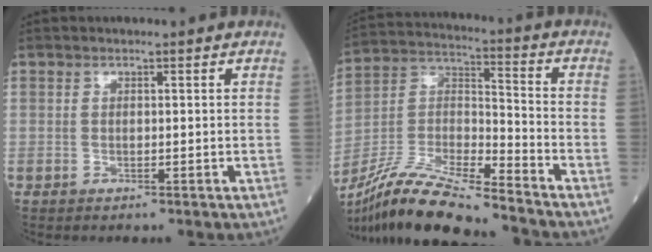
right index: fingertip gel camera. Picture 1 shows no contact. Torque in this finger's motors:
{"motor_torque": [0.98, -1.16, 0.18, 0.08]}